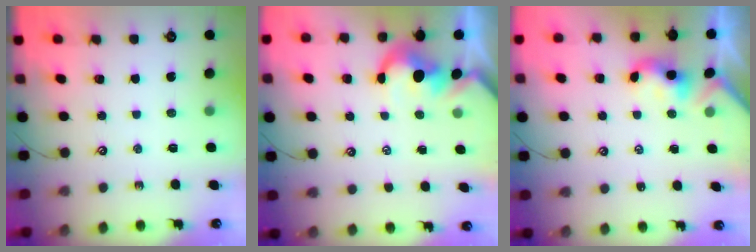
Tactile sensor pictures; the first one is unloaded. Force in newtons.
{"total": 1.2, "press": 0.9, "slide": 0.8}
{"total": 2.1, "press": 2.1, "slide": 0.2}